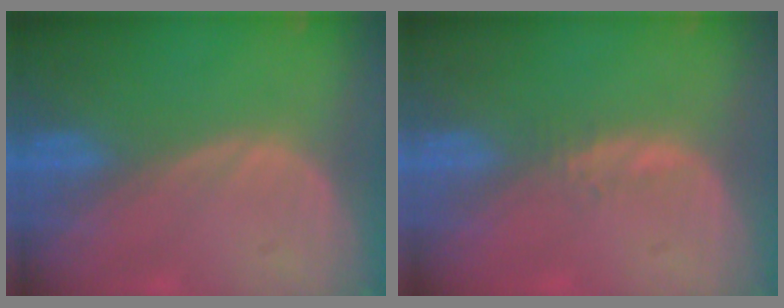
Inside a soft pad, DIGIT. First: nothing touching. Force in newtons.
{"total": 1.1, "press": 1.0, "slide": 0.5}